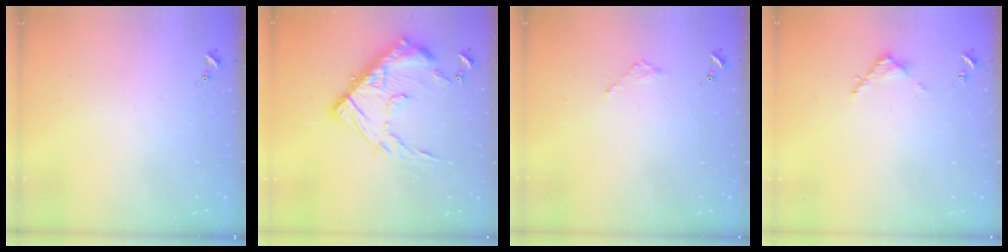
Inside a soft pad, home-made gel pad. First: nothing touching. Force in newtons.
{"total": 20.3, "press": 20.3, "slide": 1.1}
{"total": 2.1, "press": 2.1, "slide": 0.2}
{"total": 3.1, "press": 3.1, "slide": 0.4}